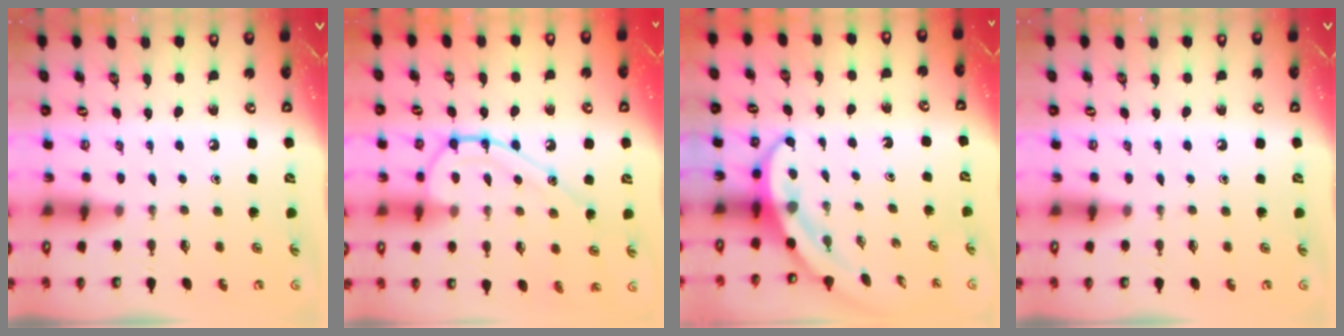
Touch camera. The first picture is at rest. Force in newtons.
{"total": 12.0, "press": 12.0, "slide": 0.7}
{"total": 4.1, "press": 4.1, "slide": 0.3}
{"total": 0.0}